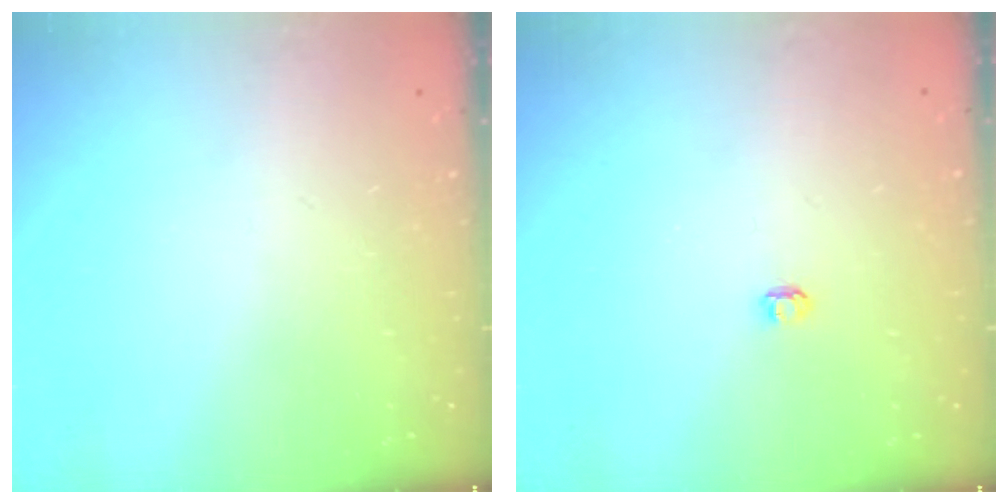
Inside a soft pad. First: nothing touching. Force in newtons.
{"total": 2.9, "press": 2.9, "slide": 0.3}